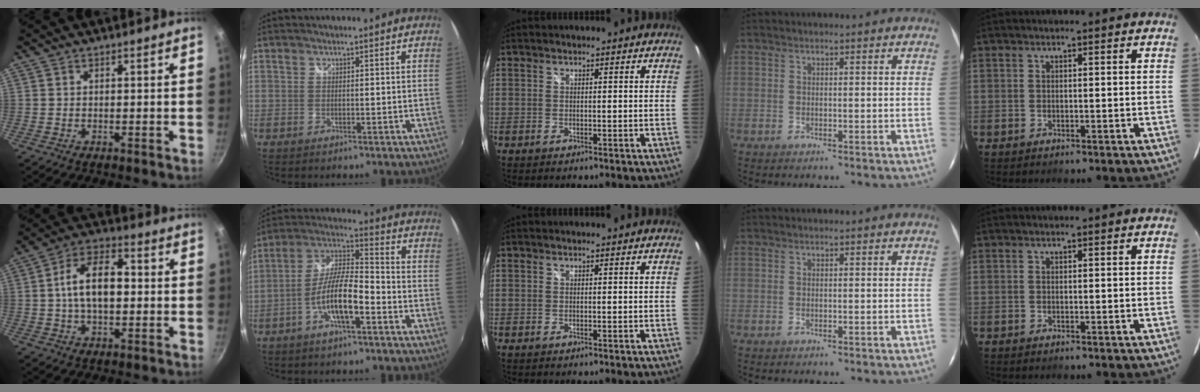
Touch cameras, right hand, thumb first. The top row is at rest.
{"thumb": {"total": 11.6, "force": [0.4, 6.6, 9.5], "torque": [-0.141, 0.032, -0.003]}, "index": {"total": 10.9, "force": [-4.8, 2.7, 9.5], "torque": [-0.196, 0.003, -0.088]}}